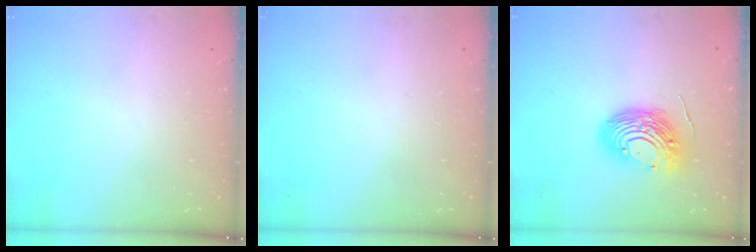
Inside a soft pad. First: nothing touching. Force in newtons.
{"total": 0.0}
{"total": 13.4, "press": 13.3, "slide": 1.5}